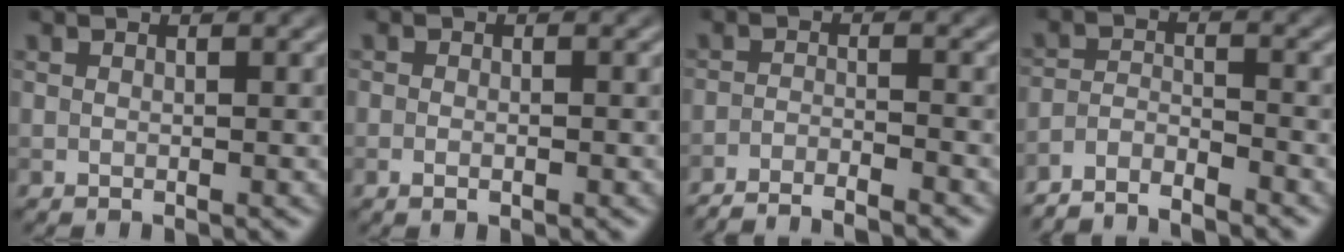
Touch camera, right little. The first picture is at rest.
{"total": 1.3, "force": [-0.3, 0.8, 1.0], "torque": [-0.002, -0.002, -0.006]}
{"total": 5.1, "force": [-4.8, 0.6, 1.8], "torque": [-0.030, -0.010, -0.078]}
{"total": 3.8, "force": [-3.7, 0.5, 0.9], "torque": [-0.016, -0.003, -0.074]}